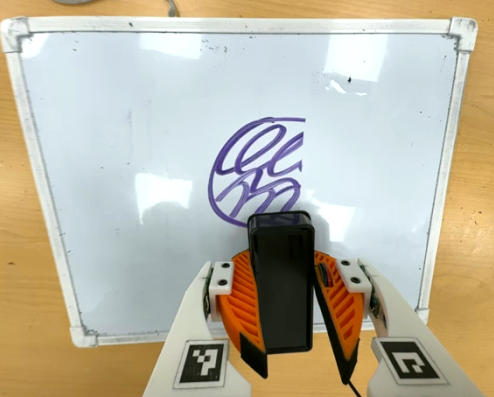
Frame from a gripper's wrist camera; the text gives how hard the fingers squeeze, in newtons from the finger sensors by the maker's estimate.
{"total": 10.8, "left": 10.9, "right": 10.6}